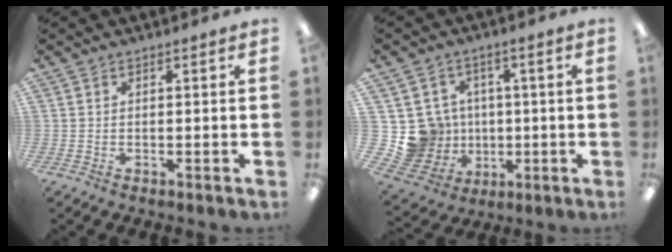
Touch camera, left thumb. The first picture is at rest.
{"total": 11.1, "force": [-0.3, 10.9, 2.2], "torque": [-0.071, 0.007, 0.012]}